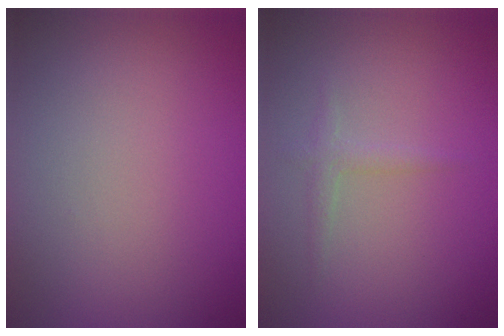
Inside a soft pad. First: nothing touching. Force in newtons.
{"total": 1.1, "press": 1.1, "slide": 0.0}